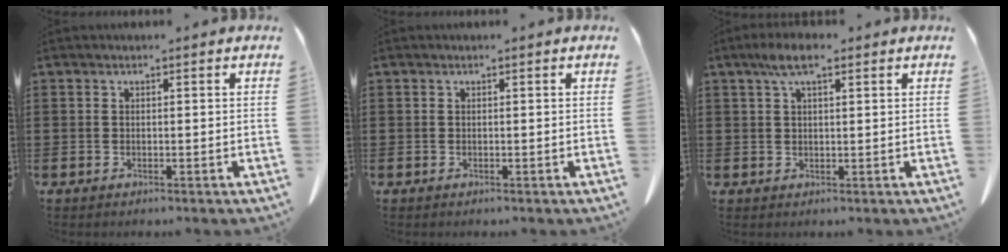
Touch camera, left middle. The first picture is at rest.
{"total": 0.0}
{"total": 4.0, "force": [2.2, 1.2, 3.0], "torque": [-0.067, 0.005, 0.041]}